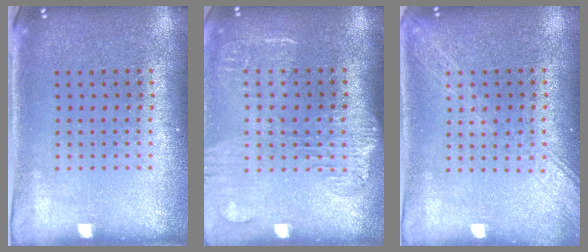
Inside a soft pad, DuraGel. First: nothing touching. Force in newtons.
{"total": 1.8, "press": 1.5, "slide": 0.9}
{"total": 1.6, "press": 1.6, "slide": 0.3}